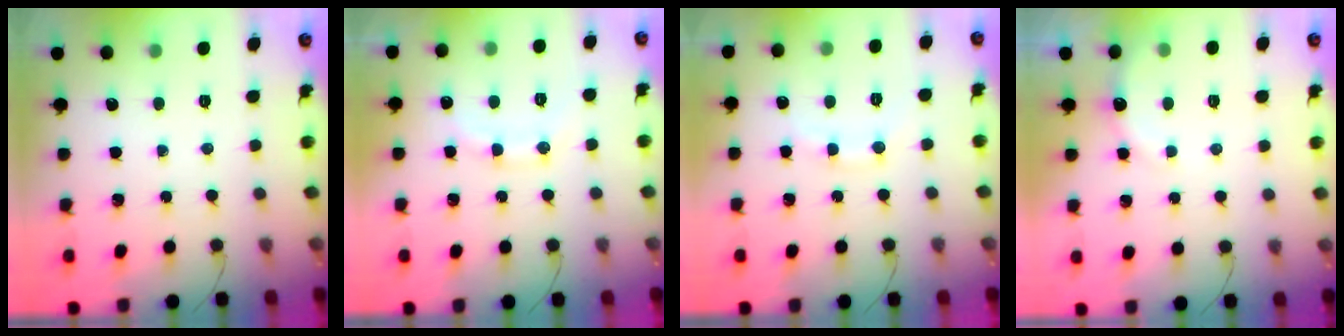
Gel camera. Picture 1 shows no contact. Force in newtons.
{"total": 10.3, "press": 10.2, "slide": 1.1}
{"total": 6.9, "press": 6.7, "slide": 1.7}
{"total": 4.9, "press": 4.8, "slide": 1.2}